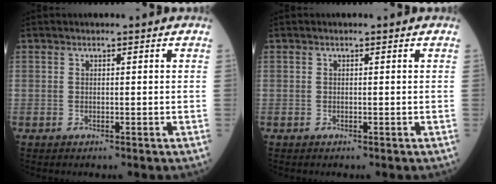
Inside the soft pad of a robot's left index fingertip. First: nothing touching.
{"total": 0.0}